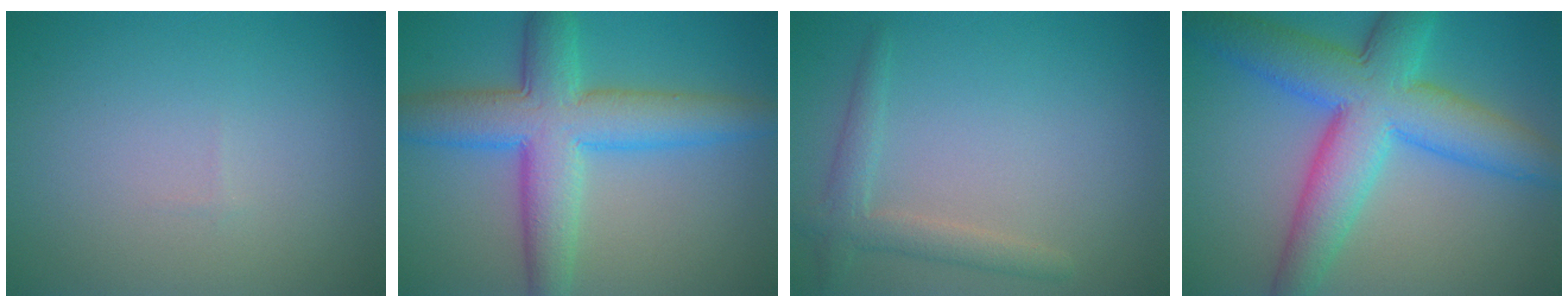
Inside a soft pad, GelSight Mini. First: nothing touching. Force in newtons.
{"total": 8.2, "press": 8.2, "slide": 0.0}
{"total": 2.4, "press": 2.4, "slide": 0.2}
{"total": 9.7, "press": 9.7, "slide": 0.2}